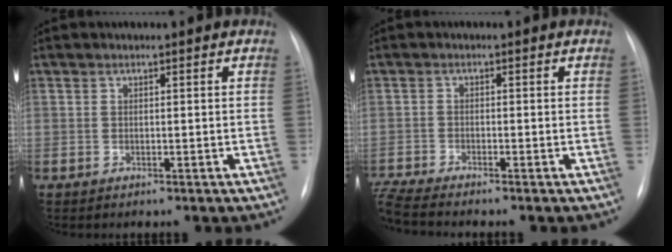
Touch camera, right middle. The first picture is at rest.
{"total": 5.1, "force": [-4.7, -1.0, 1.7], "torque": [-0.040, -0.013, -0.087]}